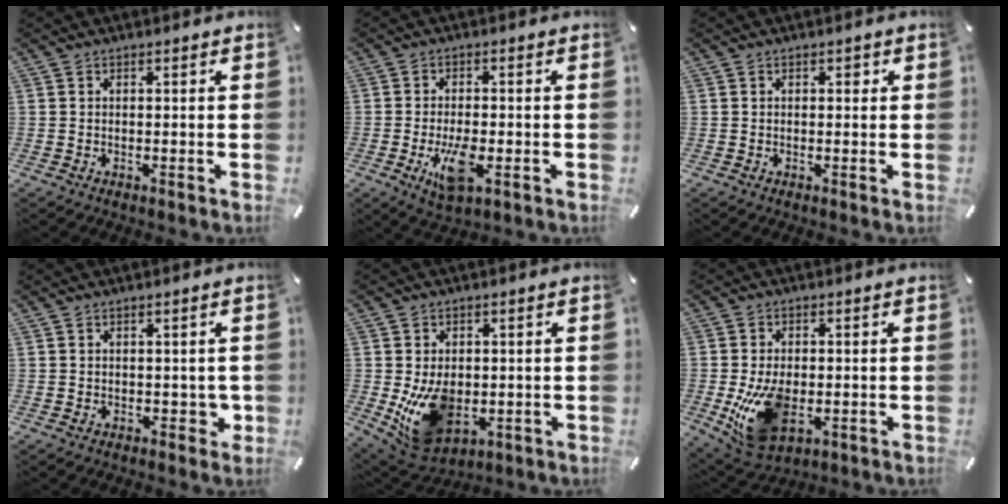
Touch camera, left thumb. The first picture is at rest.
{"total": 8.2, "force": [-2.3, 3.5, 7.1], "torque": [-0.137, -0.007, -0.037]}
{"total": 1.0, "force": [0.3, 0.8, 0.6], "torque": [-0.004, 0.003, 0.002]}
{"total": 2.6, "force": [-0.2, 1.9, 1.8], "torque": [-0.005, -0.004, -0.006]}
{"total": 12.3, "force": [-1.3, 8.9, 8.3], "torque": [-0.167, -0.006, -0.019]}
{"total": 12.9, "force": [-1.8, 8.2, 9.8], "torque": [-0.191, -0.014, -0.029]}